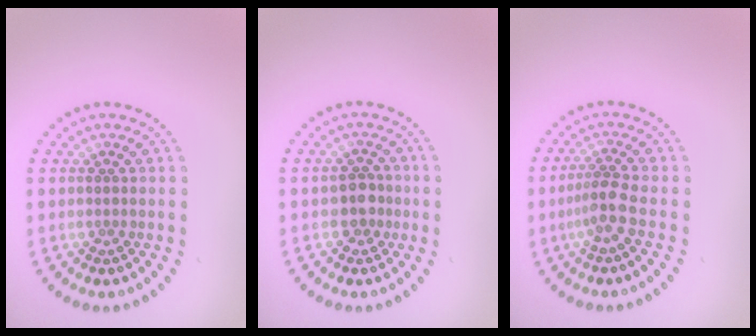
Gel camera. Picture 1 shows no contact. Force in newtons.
{"total": 2.0, "press": 1.8, "slide": 0.9}
{"total": 2.4, "press": 1.8, "slide": 1.6}